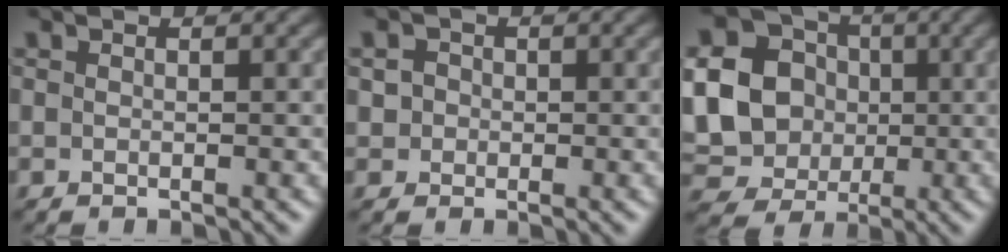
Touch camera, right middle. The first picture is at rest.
{"total": 1.6, "force": [0.2, 1.5, 0.5], "torque": [-0.001, 0.004, 0.003]}
{"total": 16.3, "force": [0.8, 14.8, 6.7], "torque": [-0.199, 0.014, -0.017]}